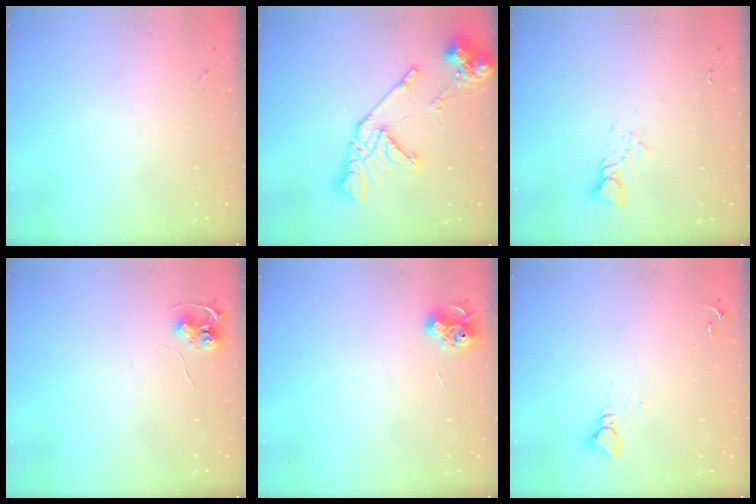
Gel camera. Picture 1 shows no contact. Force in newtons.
{"total": 16.1, "press": 16.0, "slide": 2.0}
{"total": 3.8, "press": 3.8, "slide": 0.2}
{"total": 6.9, "press": 6.9, "slide": 0.5}
{"total": 6.5, "press": 6.5, "slide": 0.8}
{"total": 3.9, "press": 3.8, "slide": 0.5}